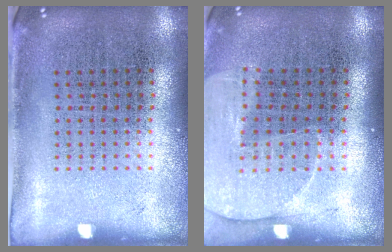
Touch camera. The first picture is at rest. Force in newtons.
{"total": 1.3, "press": 1.3, "slide": 0.4}